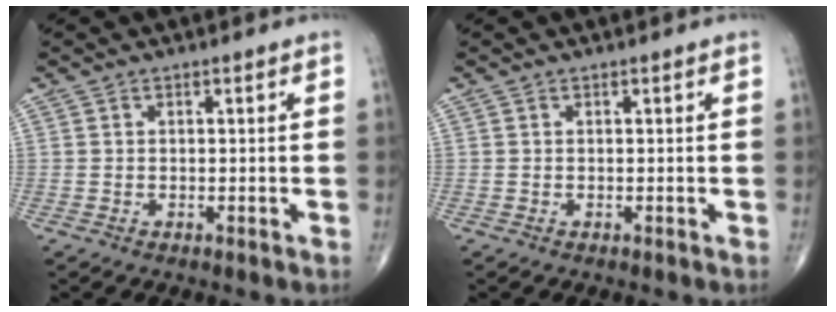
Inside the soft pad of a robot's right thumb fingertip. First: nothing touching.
{"total": 0.0}